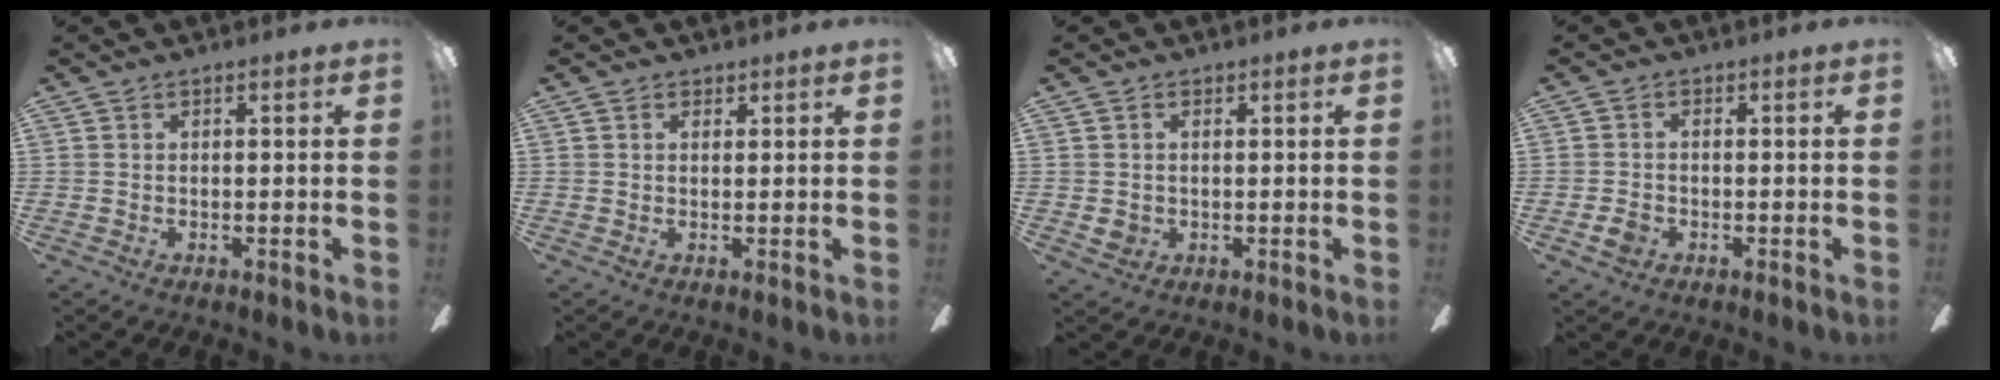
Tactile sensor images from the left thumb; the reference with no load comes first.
{"total": 1.0, "force": [0.8, 0.5, 0.5], "torque": [-0.002, -0.003, 0.013]}
{"total": 2.4, "force": [0.3, 2.2, 1.0], "torque": [-0.018, -0.002, 0.001]}
{"total": 3.3, "force": [-1.4, 2.4, 1.6], "torque": [-0.038, 0.003, -0.029]}